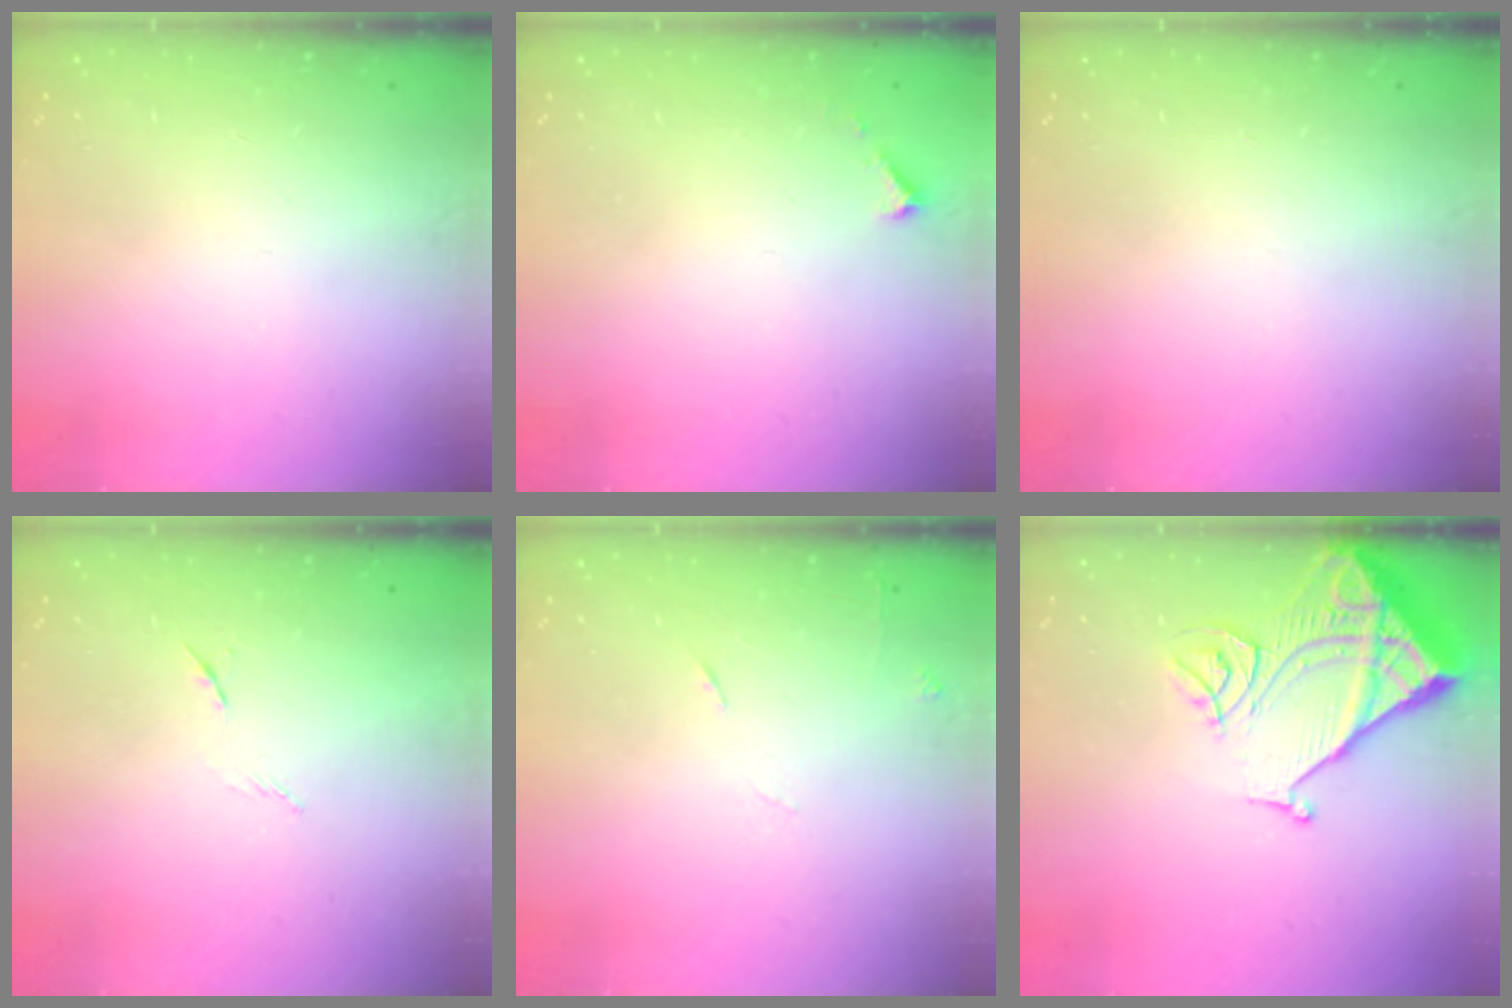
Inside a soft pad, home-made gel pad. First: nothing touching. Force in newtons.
{"total": 2.1, "press": 2.1, "slide": 0.2}
{"total": 0.0}
{"total": 6.2, "press": 6.1, "slide": 0.9}
{"total": 6.6, "press": 6.6, "slide": 0.8}
{"total": 15.0, "press": 14.9, "slide": 1.9}